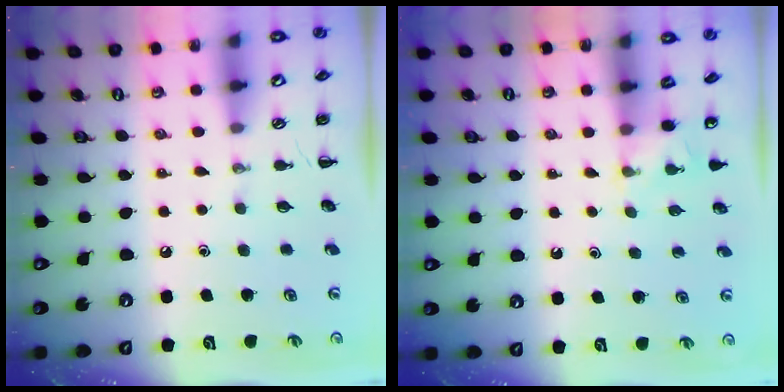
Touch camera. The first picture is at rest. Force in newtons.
{"total": 2.2, "press": 2.2, "slide": 0.6}